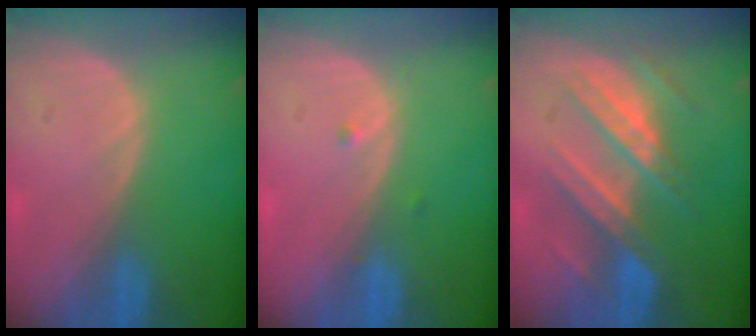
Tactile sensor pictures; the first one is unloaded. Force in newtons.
{"total": 0.9, "press": 0.7, "slide": 0.5}
{"total": 8.1, "press": 8.0, "slide": 1.3}